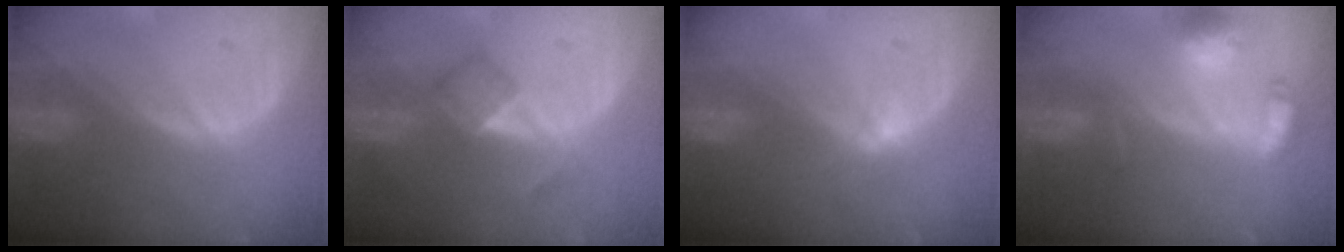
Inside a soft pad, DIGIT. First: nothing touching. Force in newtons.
{"total": 5.1, "press": 4.4, "slide": 2.6}
{"total": 2.3, "press": 1.9, "slide": 1.3}
{"total": 6.4, "press": 6.4, "slide": 0.5}